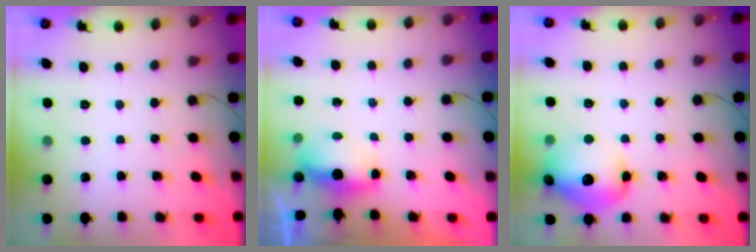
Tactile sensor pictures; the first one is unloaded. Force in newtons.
{"total": 5.8, "press": 5.8, "slide": 0.2}
{"total": 15.0, "press": 14.9, "slide": 1.6}